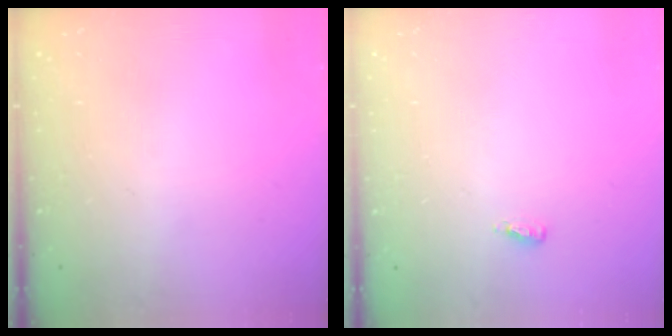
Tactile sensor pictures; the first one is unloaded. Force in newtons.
{"total": 3.7, "press": 3.6, "slide": 1.0}